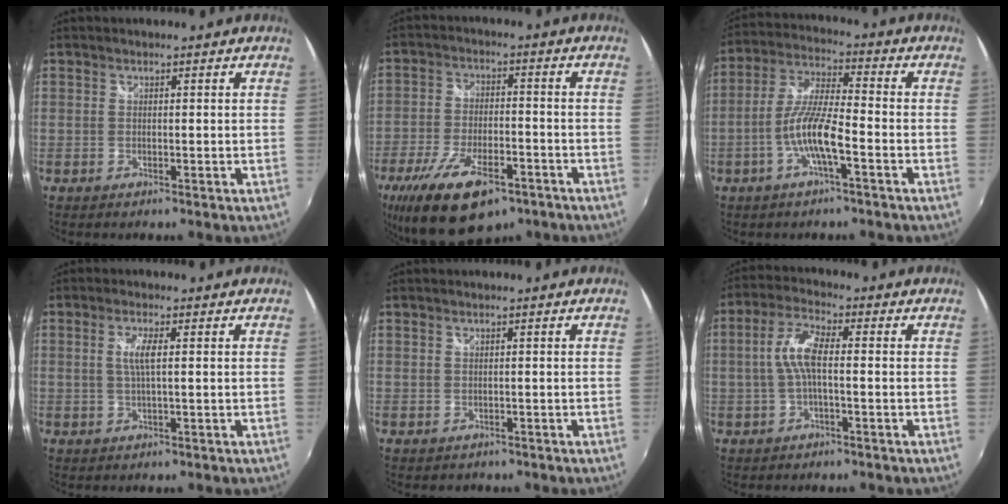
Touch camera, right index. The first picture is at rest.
{"total": 17.3, "force": [-11.0, 6.9, 11.4], "torque": [-0.239, -0.041, -0.181]}
{"total": 9.3, "force": [-3.8, 1.3, 8.4], "torque": [-0.181, 0.002, -0.072]}
{"total": 3.3, "force": [0.5, 0.3, 3.2], "torque": [-0.063, -0.001, 0.008]}
{"total": 0.9, "force": [-0.2, 0.8, 0.1], "torque": [0.000, -0.002, 0.000]}
{"total": 6.4, "force": [-0.5, 1.6, 6.1], "torque": [-0.130, 0.013, -0.010]}